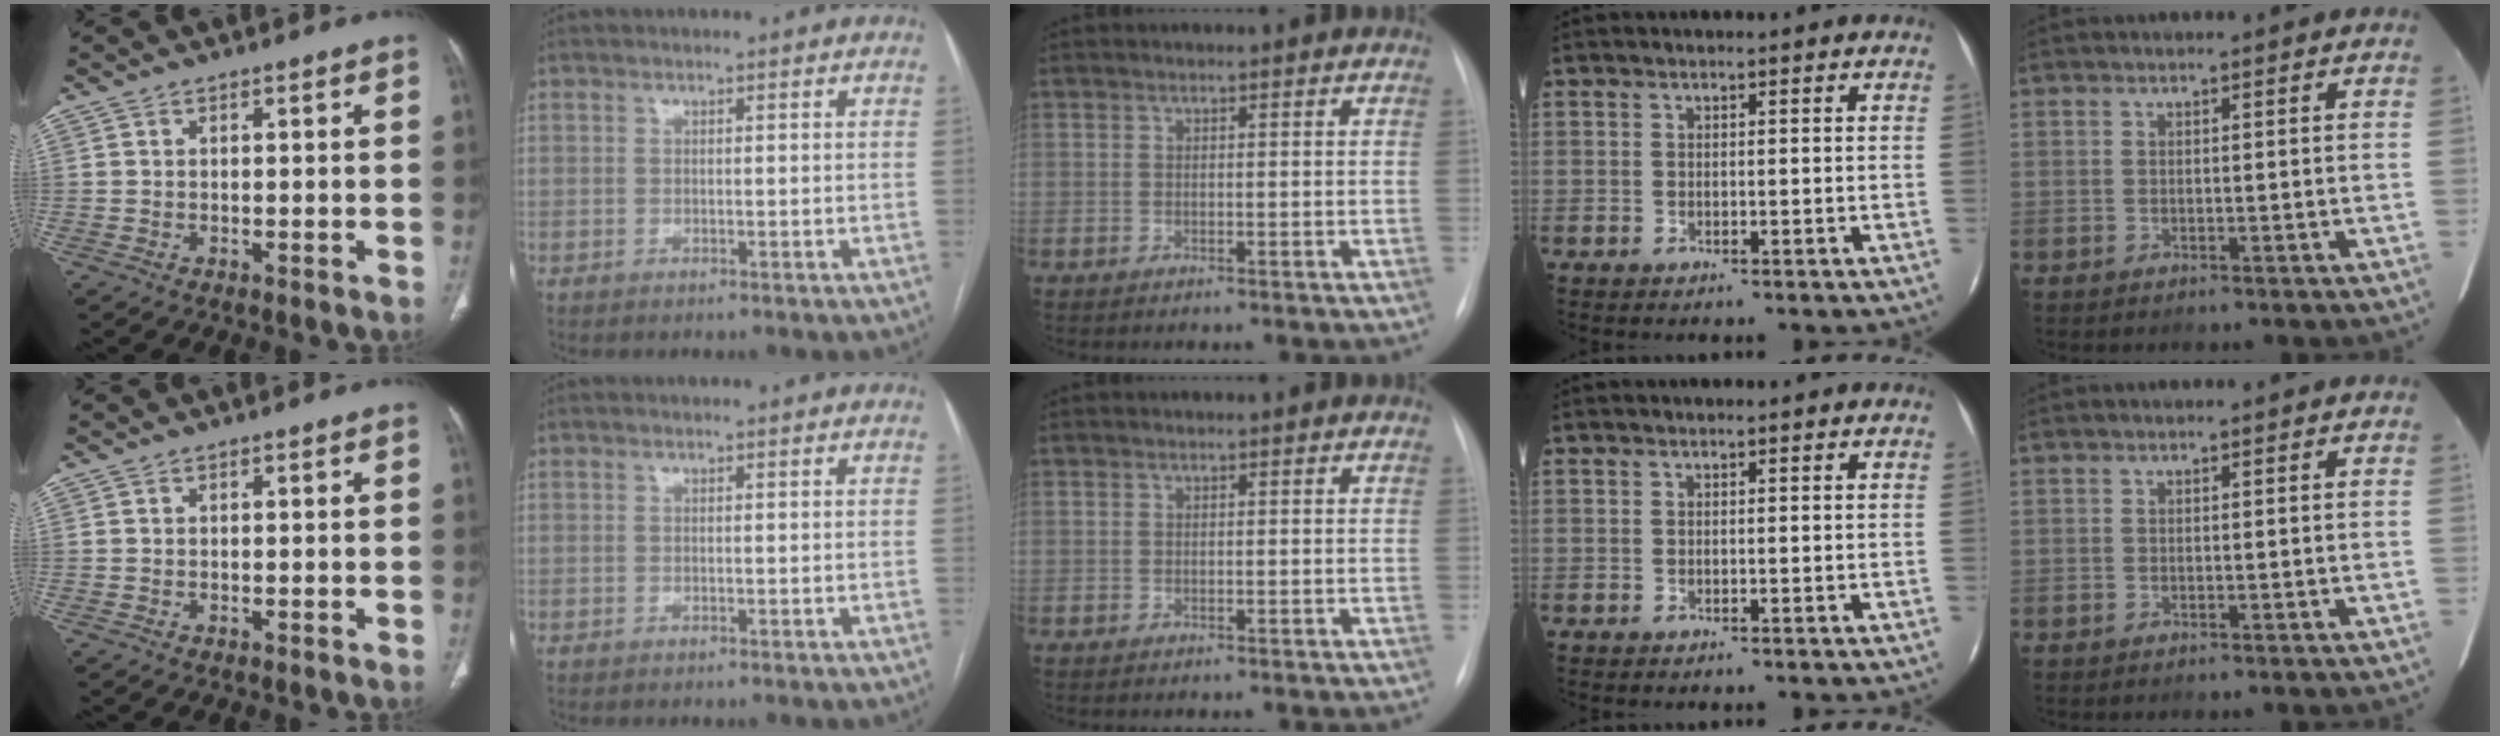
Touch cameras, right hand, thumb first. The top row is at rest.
{}